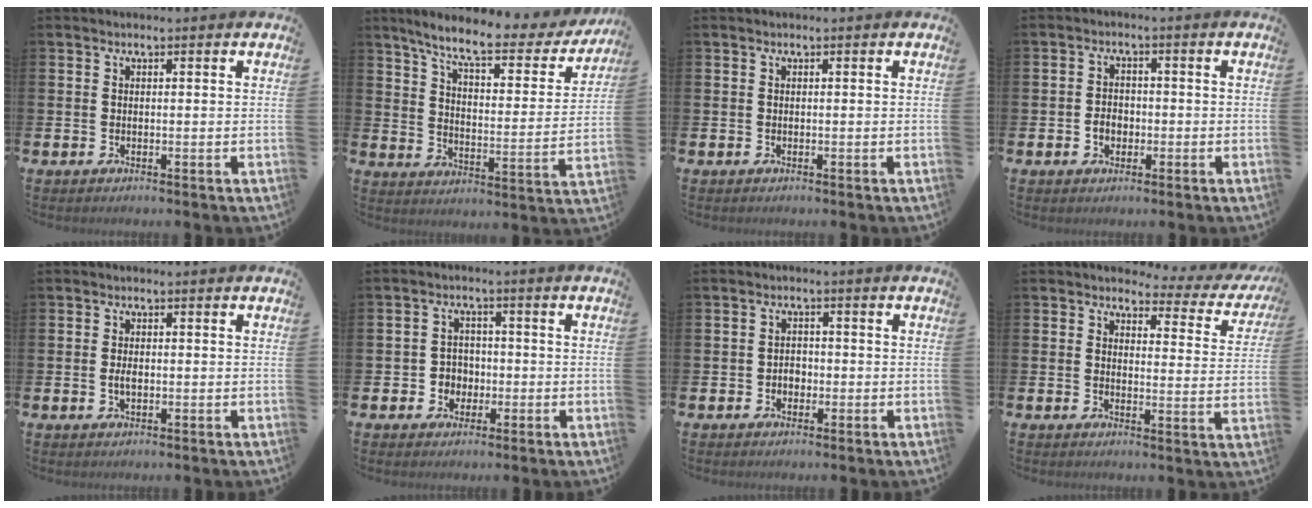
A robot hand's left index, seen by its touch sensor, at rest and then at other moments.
{"total": 8.5, "force": [7.1, 1.7, 4.2], "torque": [-0.098, -0.047, 0.114]}
{"total": 0.0}
{"total": 2.5, "force": [-0.8, 2.1, 1.1], "torque": [-0.016, 0.002, -0.021]}
{"total": 1.6, "force": [-0.2, 0.9, 1.4], "torque": [-0.026, 0.004, -0.006]}
{"total": 3.0, "force": [-0.8, 2.9, 0.4], "torque": [-0.021, 0.005, -0.023]}
{"total": 1.9, "force": [-0.7, 1.6, 0.8], "torque": [-0.009, 0.002, -0.018]}
{"total": 2.5, "force": [1.8, 1.5, 0.7], "torque": [-0.018, -0.020, 0.020]}